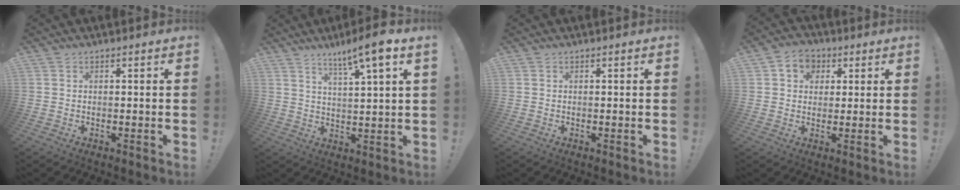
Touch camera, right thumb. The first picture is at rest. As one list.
[{"total": 9.2, "force": [6.1, 0.1, 6.8], "torque": [-0.100, -0.039, 0.095]}, {"total": 0.0}, {"total": 7.5, "force": [2.4, 6.5, 2.7], "torque": [-0.038, -0.001, 0.049]}]